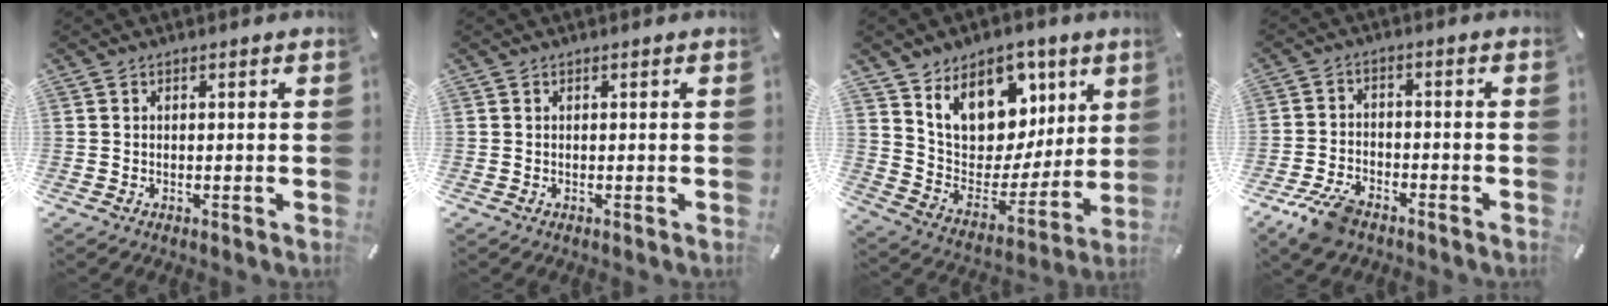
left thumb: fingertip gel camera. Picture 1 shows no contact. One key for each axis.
{"total": 0.0}
{"total": 14.7, "fx": 8.2, "fy": 11.0, "fz": 5.3, "tx": -0.081, "ty": -0.068, "tz": 0.153}
{"total": 7.6, "fx": -5.2, "fy": 3.8, "fz": 4.1, "tx": -0.089, "ty": 0.021, "tz": -0.097}